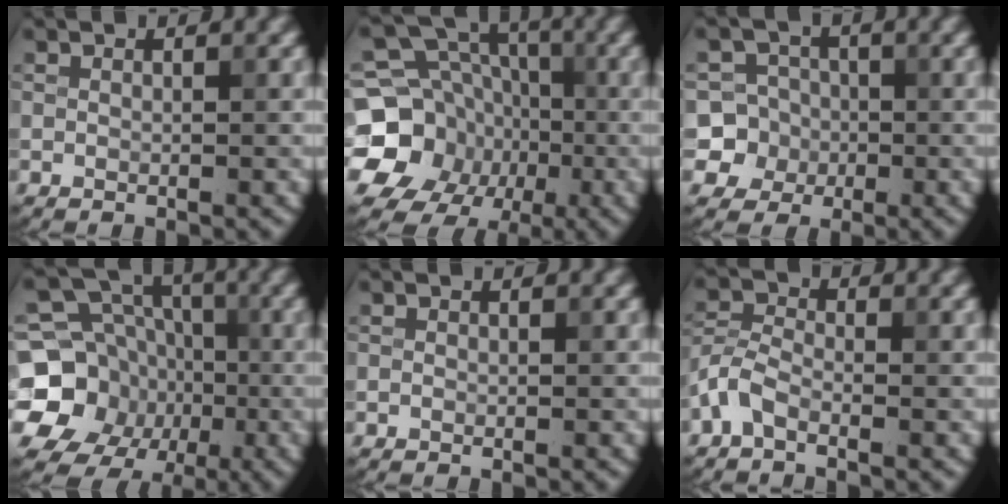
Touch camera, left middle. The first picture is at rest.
{"total": 14.4, "force": [-3.3, 12.9, 5.4], "torque": [-0.128, -0.020, -0.069]}
{"total": 7.1, "force": [-1.4, 6.8, 1.2], "torque": [-0.007, 0.015, -0.046]}
{"total": 12.1, "force": [-2.1, 10.9, 4.8], "torque": [-0.101, -0.018, -0.062]}
{"total": 0.0}
{"total": 2.8, "force": [-1.7, 1.3, 1.8], "torque": [-0.043, 0.008, -0.049]}